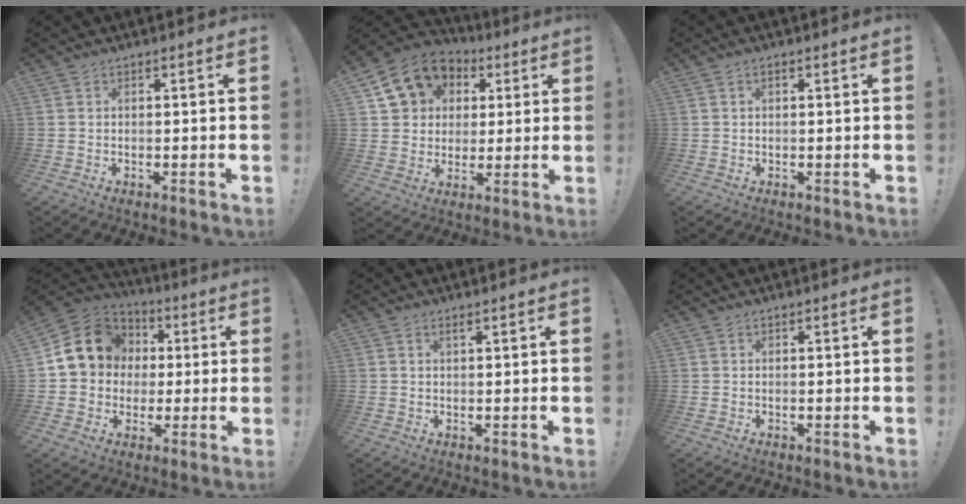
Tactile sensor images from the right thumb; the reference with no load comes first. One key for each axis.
{"total": 14.5, "fx": 6.5, "fy": 11.8, "fz": 5.5, "tx": -0.086, "ty": -0.026, "tz": 0.135}
{"total": 0.8, "fx": 0.2, "fy": 0.4, "fz": 0.7, "tx": -0.015, "ty": 0.002, "tz": 0.003}
{"total": 15.5, "fx": 3.1, "fy": 13.6, "fz": 6.7, "tx": -0.096, "ty": 0.001, "tz": 0.077}
{"total": 1.0, "fx": 0.6, "fy": 0.0, "fz": 0.8, "tx": -0.012, "ty": 0.000, "tz": 0.008}
{"total": 0.0}